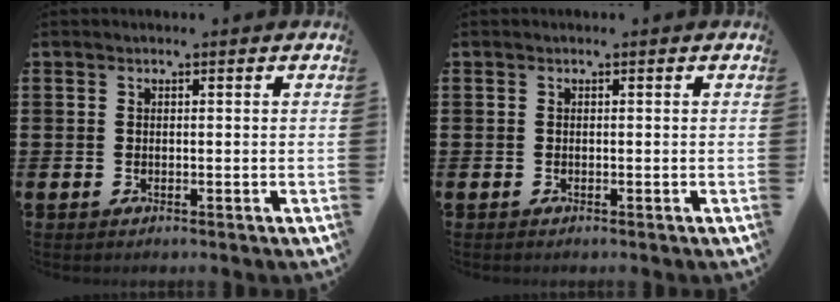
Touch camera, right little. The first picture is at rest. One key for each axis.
{"total": 0.0}